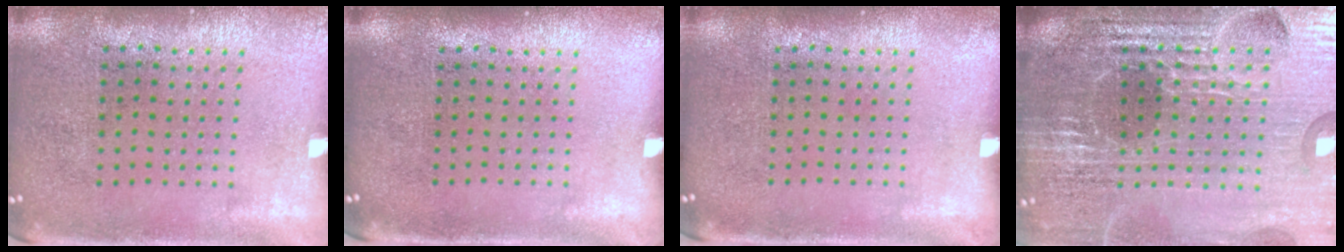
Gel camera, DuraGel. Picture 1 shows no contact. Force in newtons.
{"total": 0.0}
{"total": 0.0}
{"total": 5.9, "press": 5.3, "slide": 2.6}